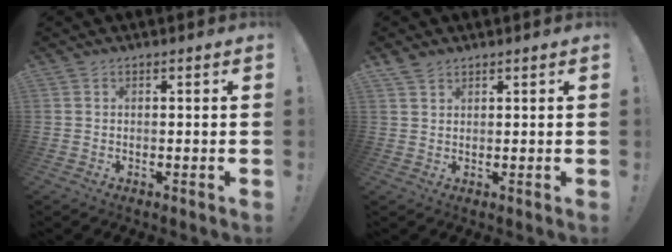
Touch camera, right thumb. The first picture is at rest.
{"total": 2.9, "force": [2.4, 1.3, 1.0], "torque": [-0.016, -0.013, 0.044]}